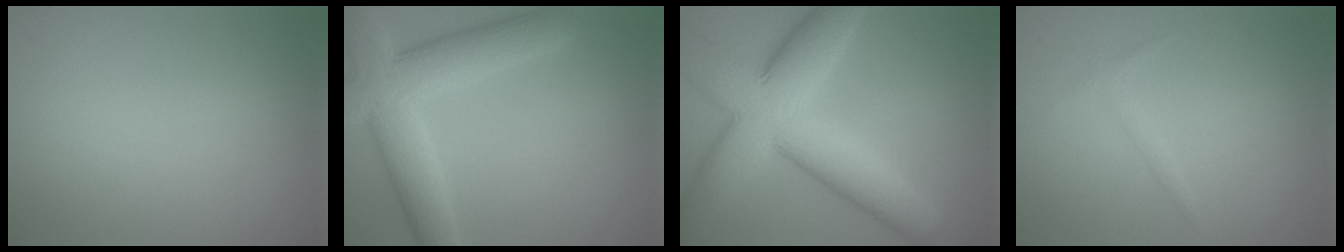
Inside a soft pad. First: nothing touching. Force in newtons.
{"total": 7.7, "press": 7.7, "slide": 0.3}
{"total": 10.6, "press": 10.6, "slide": 0.3}
{"total": 0.8, "press": 0.8, "slide": 0.1}